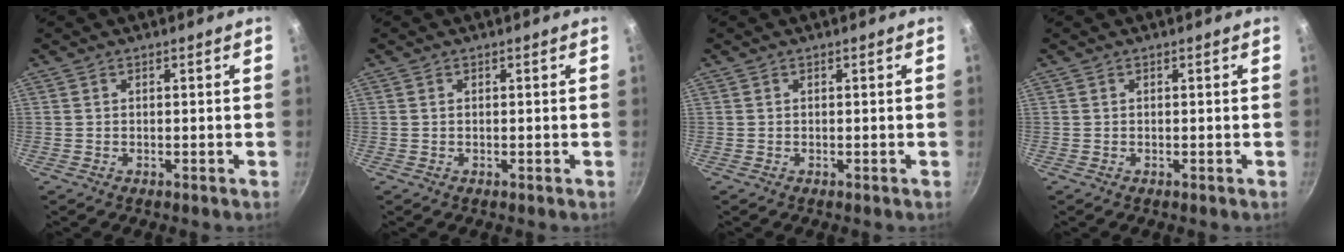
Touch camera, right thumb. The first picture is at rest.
{"total": 0.0}
{"total": 0.0}
{"total": 0.0}